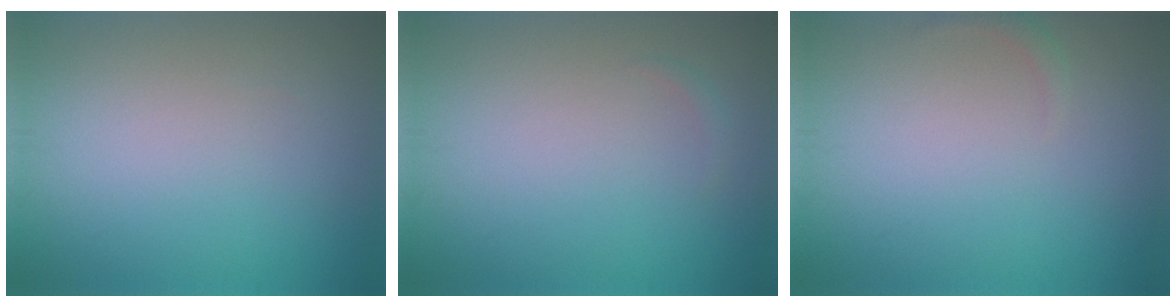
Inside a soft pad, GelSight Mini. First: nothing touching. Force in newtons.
{"total": 0.5, "press": 0.5, "slide": 0.0}
{"total": 0.8, "press": 0.8, "slide": 0.1}